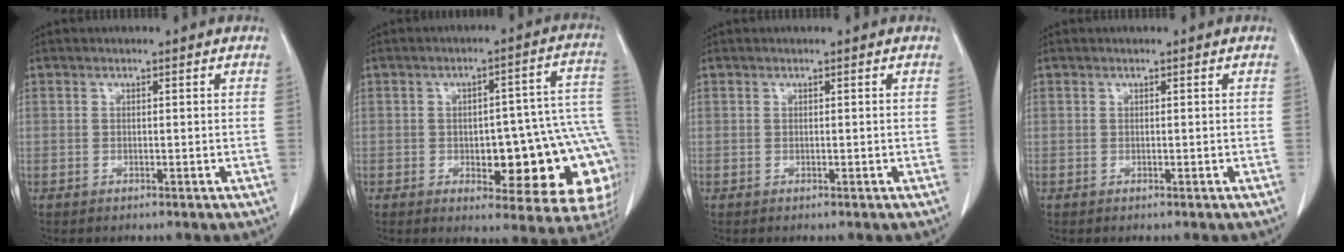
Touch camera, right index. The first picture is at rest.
{"total": 19.5, "force": [-4.4, 6.8, 17.8], "torque": [-0.128, 0.043, -0.035]}
{"total": 0.0}
{"total": 0.0}